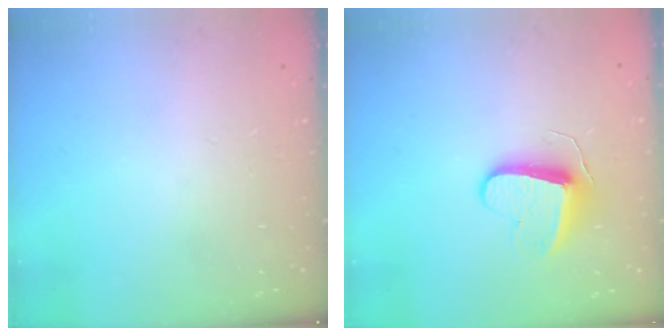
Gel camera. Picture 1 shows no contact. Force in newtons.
{"total": 8.5, "press": 8.5, "slide": 0.3}